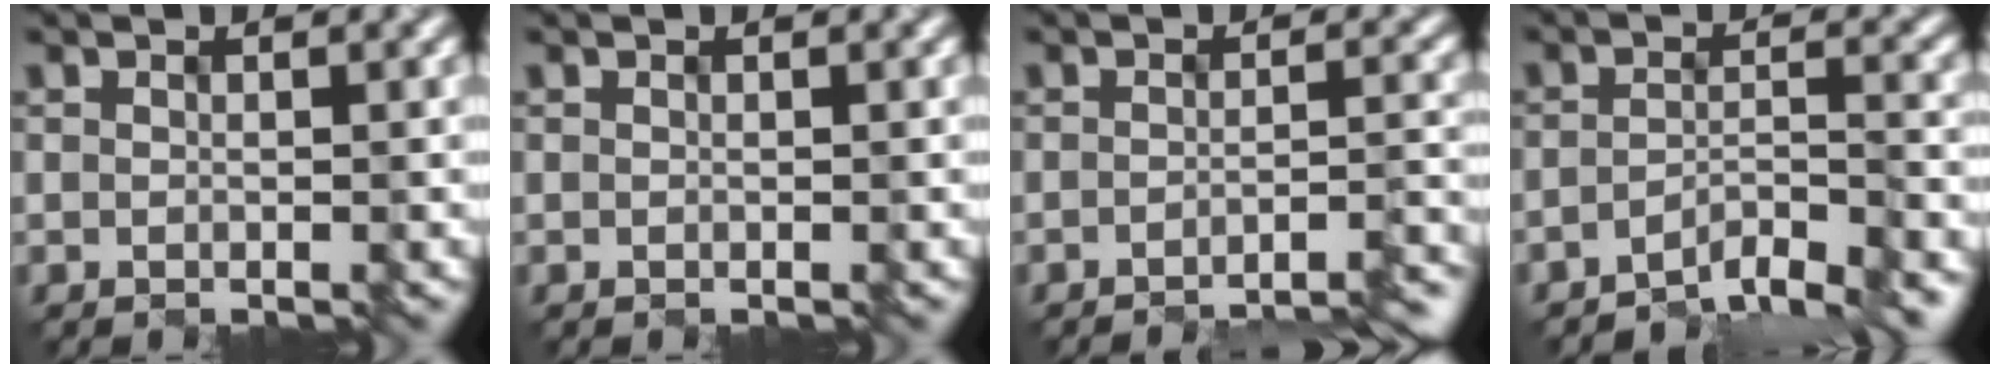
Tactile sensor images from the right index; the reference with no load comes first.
{"total": 0.0}
{"total": 4.9, "force": [-4.0, 0.5, 2.9], "torque": [-0.027, 0.006, -0.055]}
{"total": 4.6, "force": [-4.2, 0.5, 1.8], "torque": [-0.028, 0.003, -0.065]}